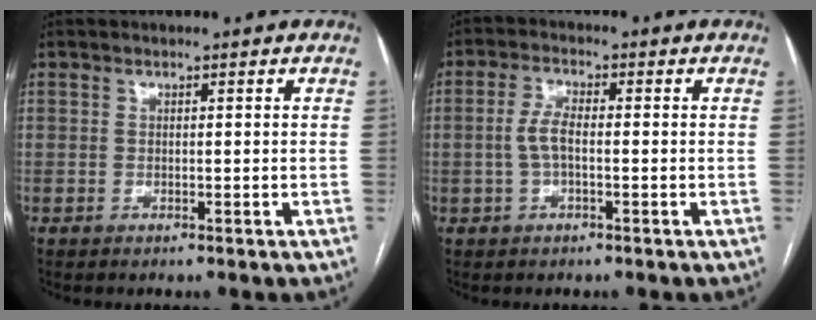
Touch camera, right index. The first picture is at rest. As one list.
[{"total": 4.1, "force": [-0.4, 1.6, 3.8], "torque": [-0.085, 0.011, -0.007]}]